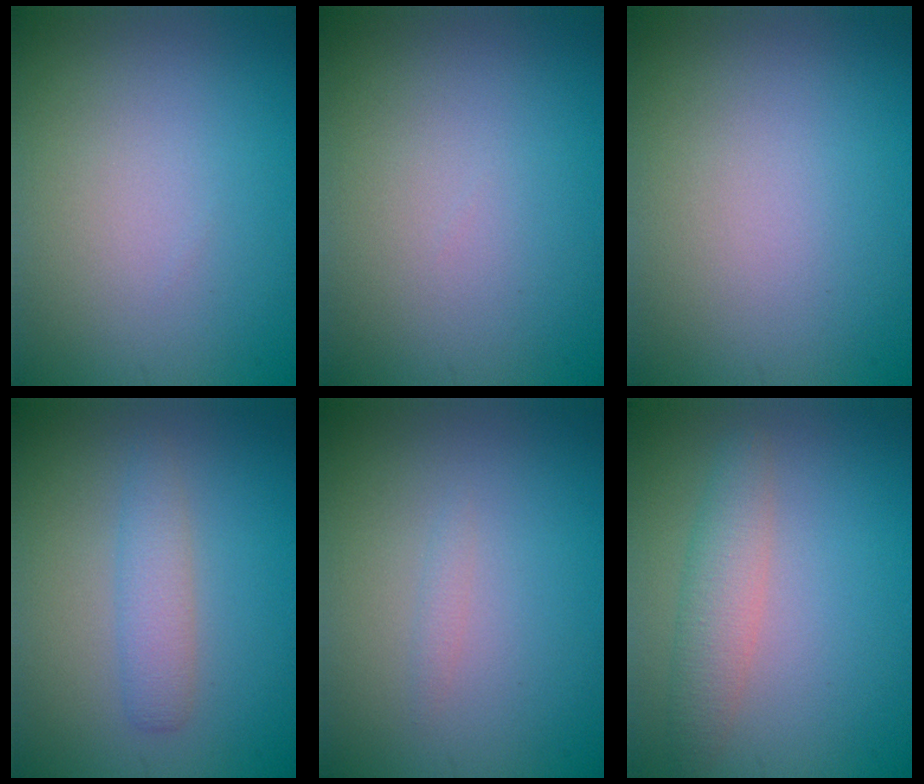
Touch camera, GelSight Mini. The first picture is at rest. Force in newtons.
{"total": 0.0}
{"total": 0.0}
{"total": 2.4, "press": 2.4, "slide": 0.1}
{"total": 0.7, "press": 0.6, "slide": 0.1}
{"total": 3.0, "press": 3.0, "slide": 0.1}